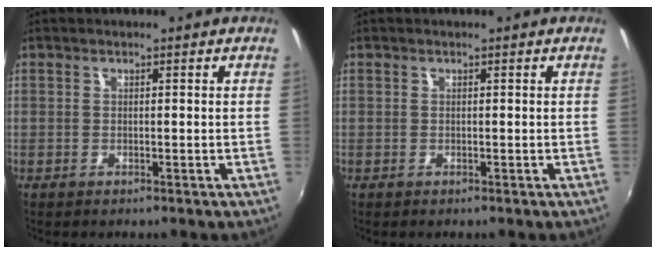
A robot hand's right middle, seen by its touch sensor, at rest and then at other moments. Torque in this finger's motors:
{"motor_torque": [0.00, 0.00, 0.00, 0.00]}